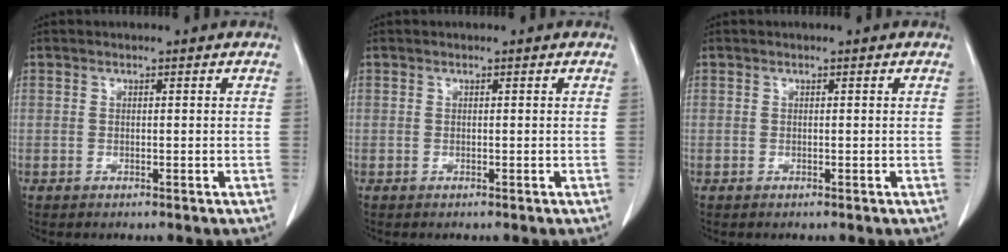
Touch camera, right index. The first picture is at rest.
{"total": 0.0}
{"total": 0.0}